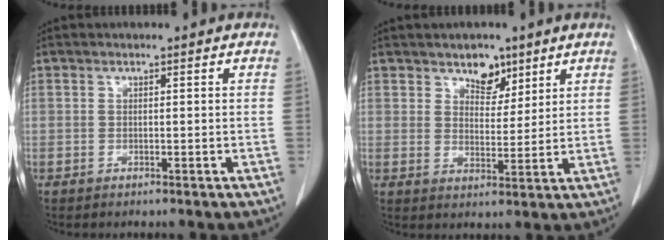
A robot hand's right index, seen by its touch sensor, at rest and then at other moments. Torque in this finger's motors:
{"motor_torque": [-0.08, 0.34, 0.03, 0.00]}